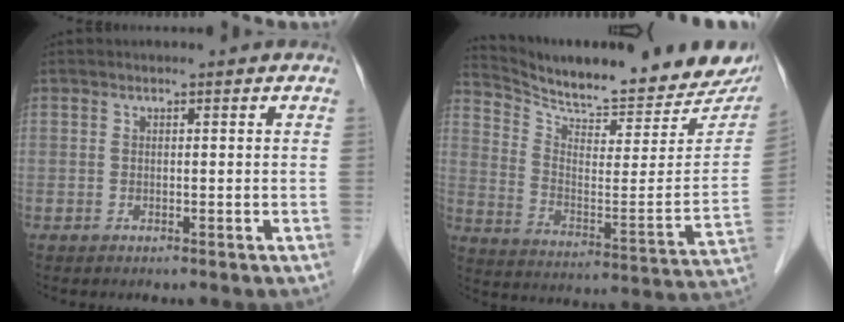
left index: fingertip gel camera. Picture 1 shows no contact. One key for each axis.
{"total": 22.8, "fx": 21.0, "fy": 3.0, "fz": 8.3, "tx": -0.139, "ty": -0.075, "tz": 0.292}